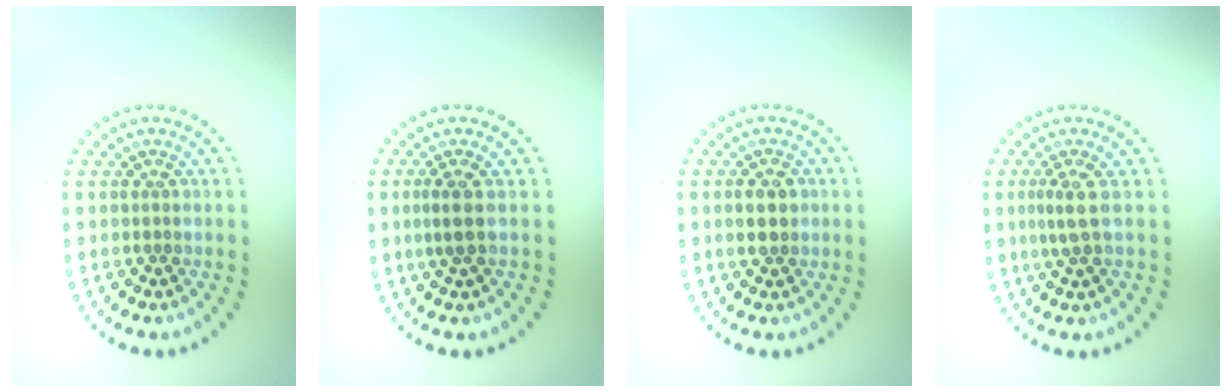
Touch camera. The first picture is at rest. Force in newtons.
{"total": 1.7, "press": 1.3, "slide": 1.1}
{"total": 2.6, "press": 2.6, "slide": 0.1}
{"total": 1.9, "press": 1.4, "slide": 1.2}